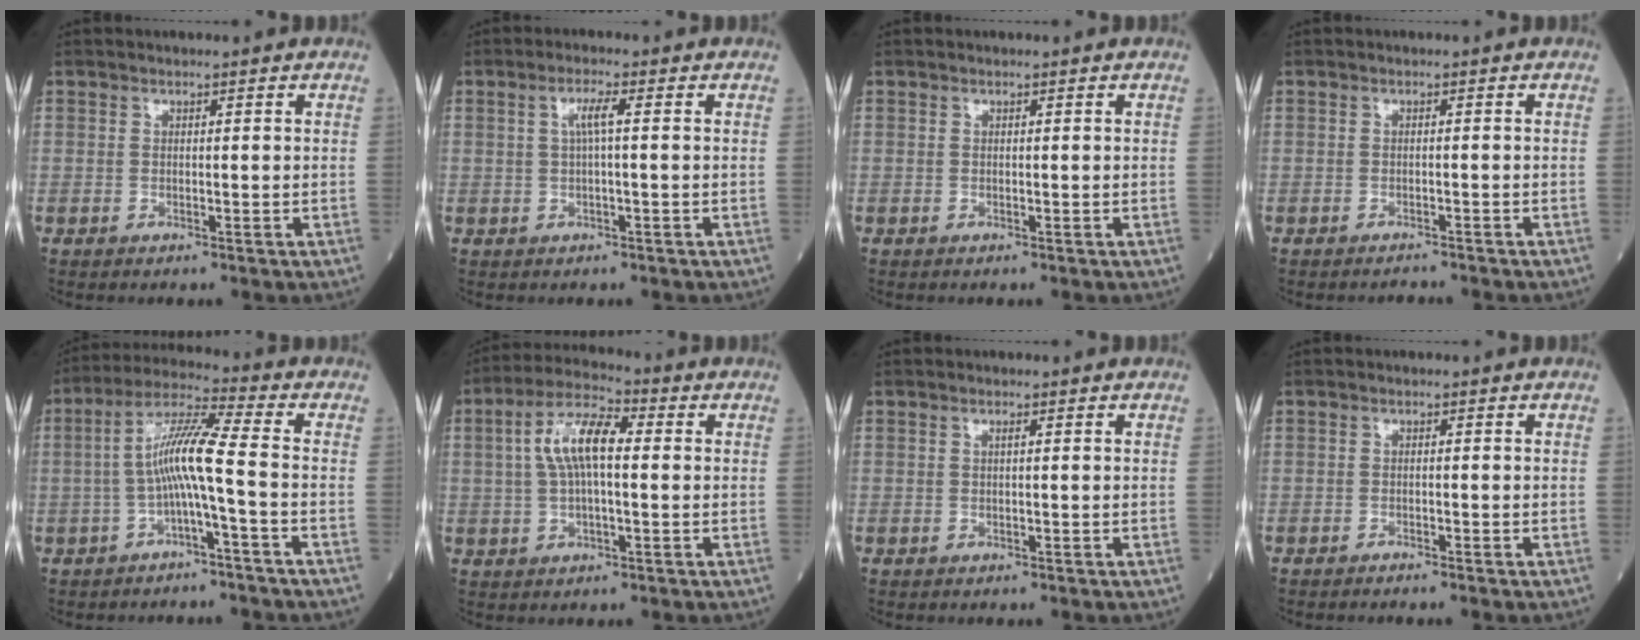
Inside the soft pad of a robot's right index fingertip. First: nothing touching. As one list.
[{"total": 2.6, "force": [0.4, 0.1, 2.6], "torque": [-0.054, 0.007, 0.009]}, {"total": 0.0}, {"total": 1.4, "force": [-1.4, -0.2, -0.1], "torque": [0.001, -0.005, -0.017]}, {"total": 8.1, "force": [-1.6, -0.5, 7.9], "torque": [-0.151, 0.025, -0.031]}, {"total": 8.7, "force": [1.2, 2.7, 8.1], "torque": [-0.165, 0.024, 0.018]}, {"total": 0.0}, {"total": 1.4, "force": [-1.2, -0.2, 0.5], "torque": [-0.008, 0.001, -0.017]}]